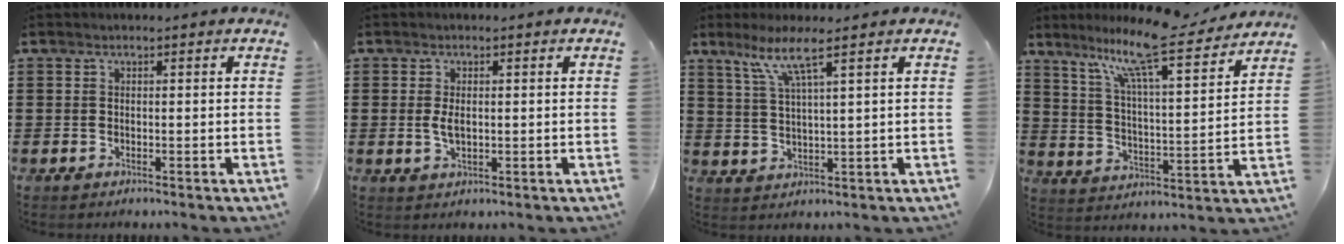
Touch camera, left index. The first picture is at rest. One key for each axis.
{"total": 2.5, "fx": 0.1, "fy": 1.1, "fz": 2.3, "tx": -0.053, "ty": 0.000, "tz": -0.001}
{"total": 6.6, "fx": 3.9, "fy": 0.3, "fz": 5.4, "tx": -0.116, "ty": 0.000, "tz": 0.068}
{"total": 12.4, "fx": 10.0, "fy": 0.9, "fz": 7.3, "tx": -0.154, "ty": -0.057, "tz": 0.165}